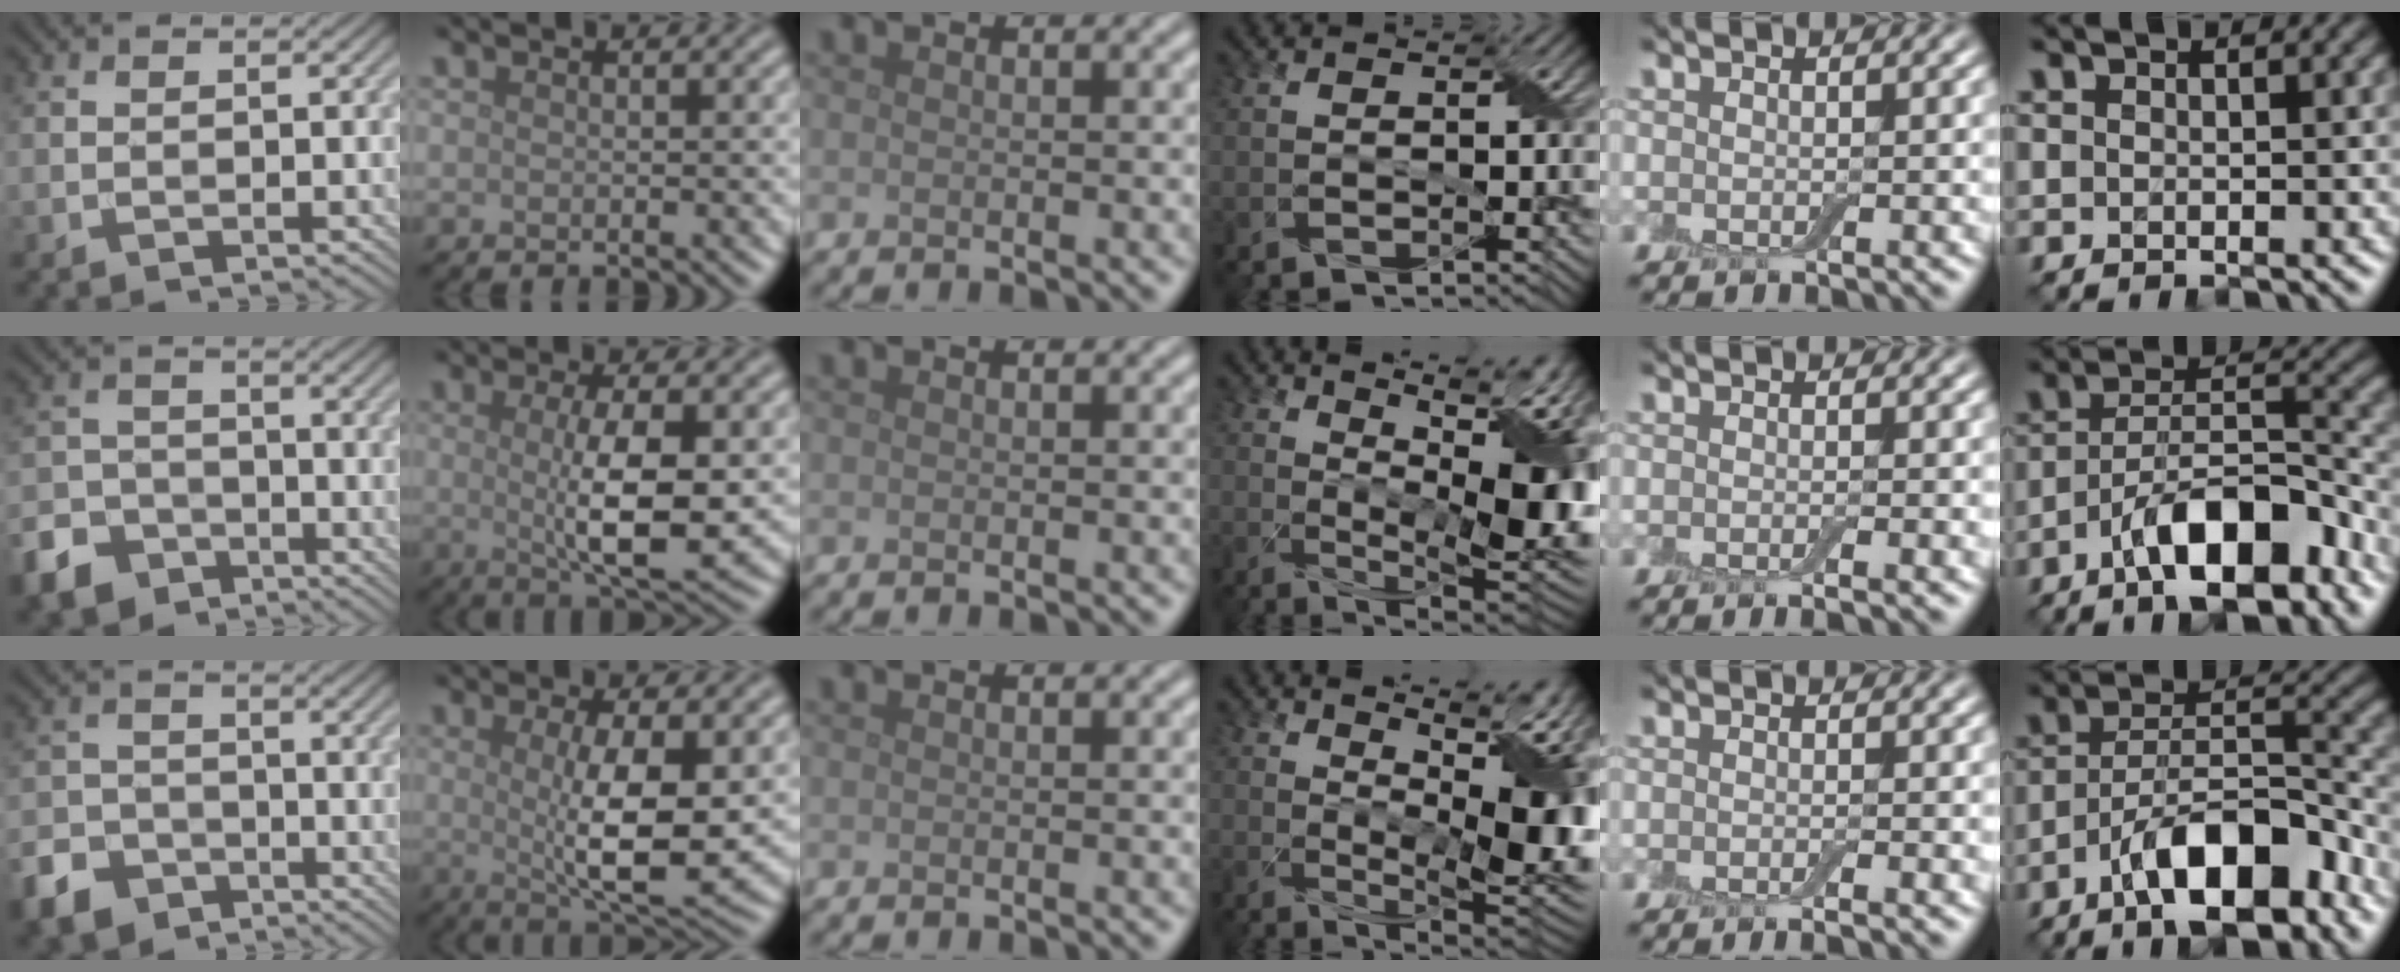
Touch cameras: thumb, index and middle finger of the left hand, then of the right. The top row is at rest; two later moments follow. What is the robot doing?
{"motion": "wrap", "object": "adhesive wrap"}